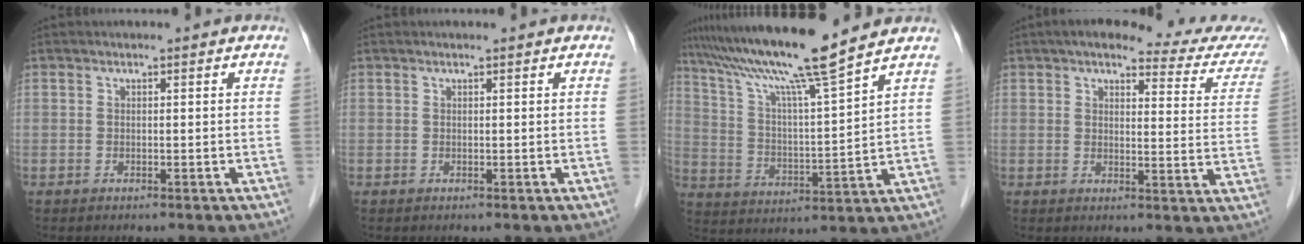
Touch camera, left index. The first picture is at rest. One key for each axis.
{"total": 0.6, "fx": 0.5, "fy": -0.1, "fz": 0.3, "tx": -0.010, "ty": 0.002, "tz": 0.011}
{"total": 14.5, "fx": 11.9, "fy": -1.9, "fz": 8.1, "tx": -0.146, "ty": 0.003, "tz": 0.208}
{"total": 15.3, "fx": 13.7, "fy": 2.1, "fz": 6.5, "tx": -0.067, "ty": -0.016, "tz": 0.142}